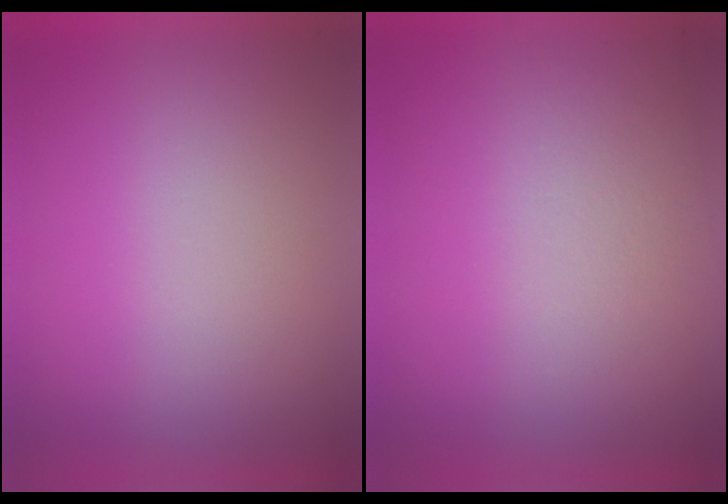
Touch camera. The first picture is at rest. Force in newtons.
{"total": 2.1}